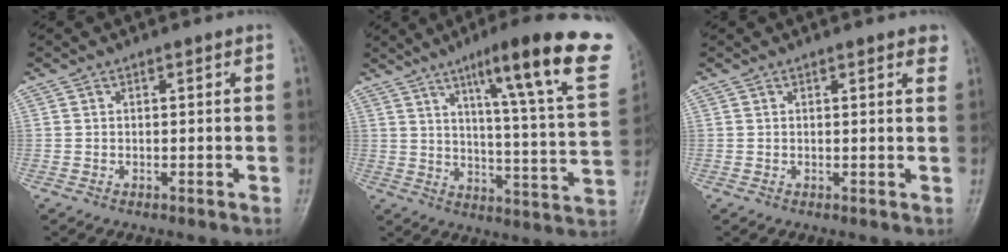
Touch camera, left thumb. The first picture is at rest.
{"total": 23.6, "force": [13.4, 2.8, 19.2], "torque": [-0.248, -0.048, 0.182]}
{"total": 2.5, "force": [1.7, 0.8, 1.7], "torque": [-0.010, -0.002, 0.016]}